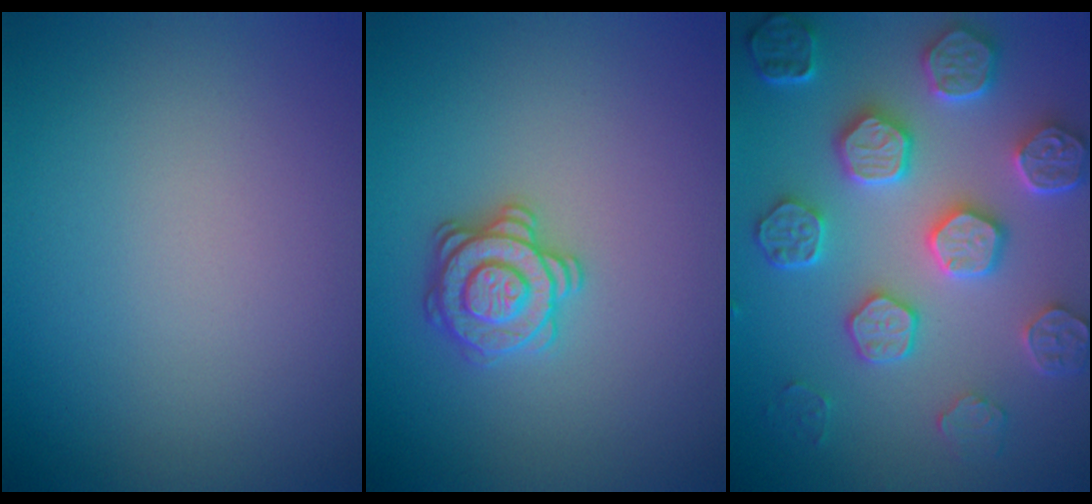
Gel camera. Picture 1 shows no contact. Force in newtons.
{"total": 2.9, "press": 2.8, "slide": 0.4}
{"total": 7.1, "press": 6.0, "slide": 3.8}